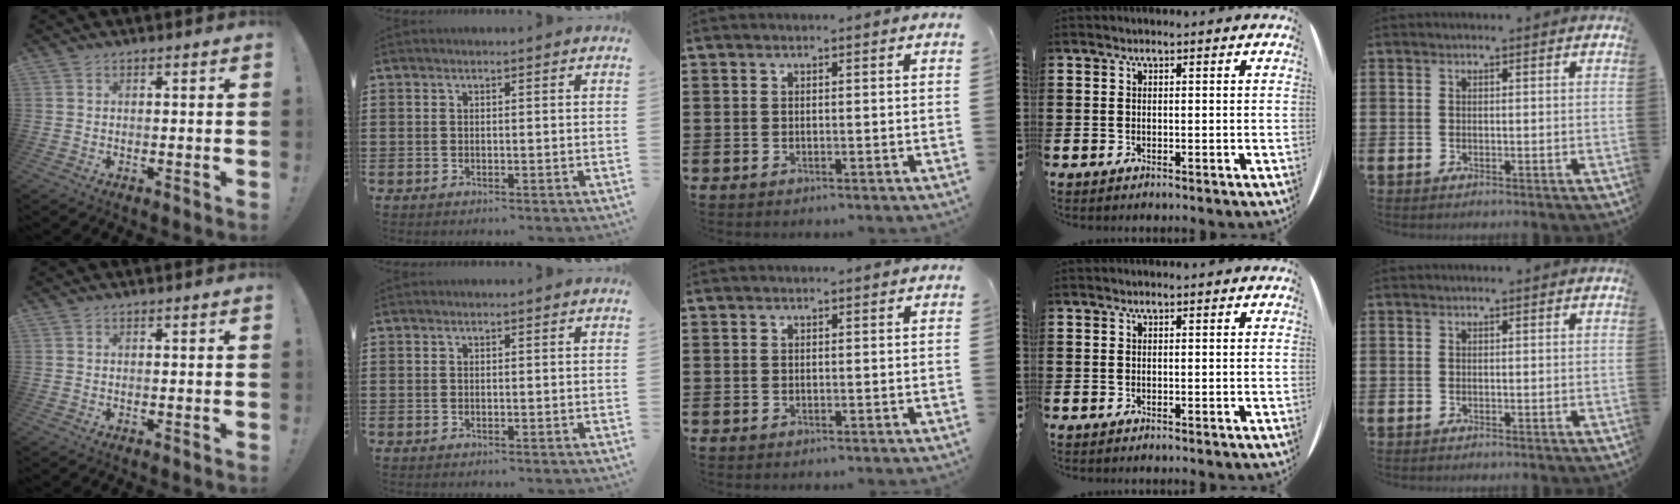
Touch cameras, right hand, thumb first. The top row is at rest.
{}